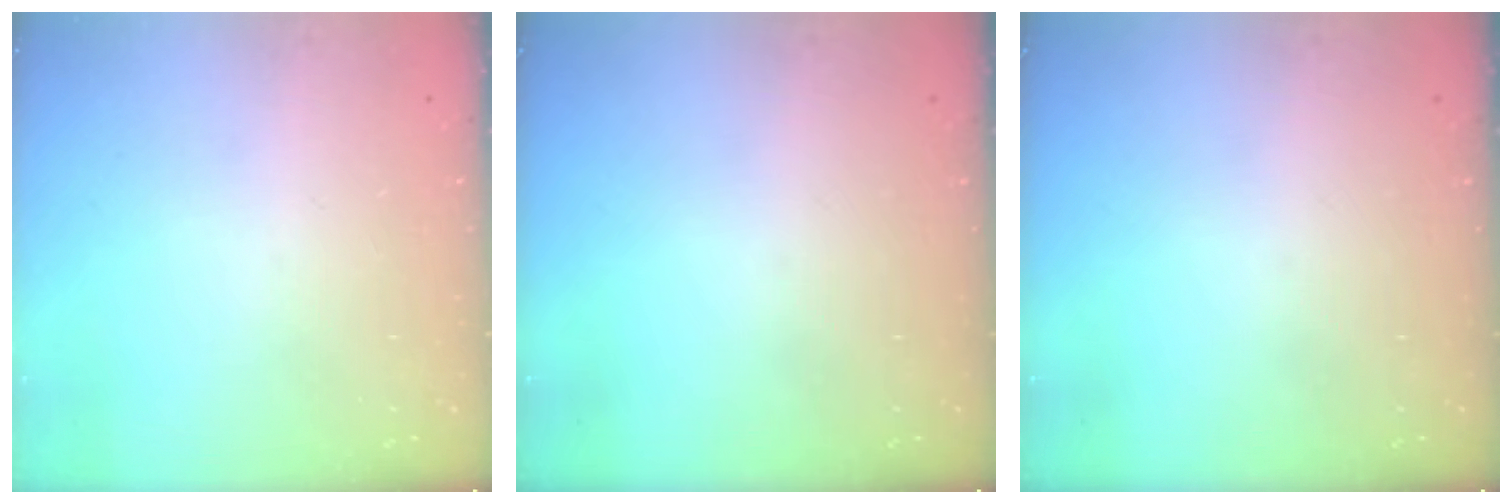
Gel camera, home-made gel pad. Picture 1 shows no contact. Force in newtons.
{"total": 0.0}
{"total": 0.0}